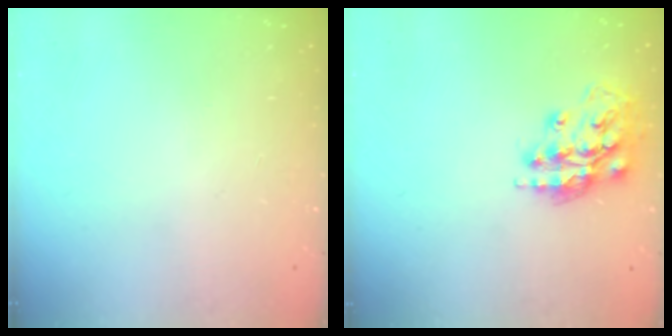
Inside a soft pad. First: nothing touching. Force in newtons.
{"total": 14.9, "press": 14.9, "slide": 1.1}